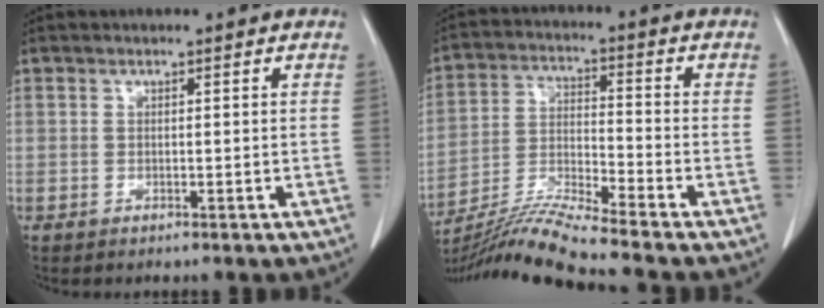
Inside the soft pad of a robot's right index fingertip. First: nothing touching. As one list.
[{"total": 10.9, "force": [-9.8, -2.6, 4.0], "torque": [-0.080, -0.009, -0.185]}]